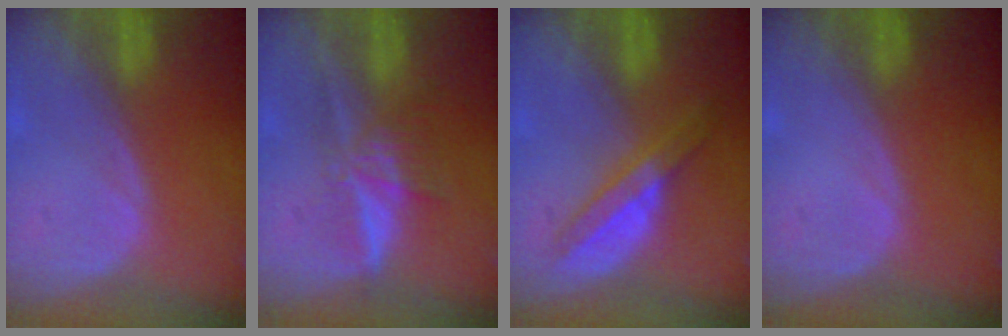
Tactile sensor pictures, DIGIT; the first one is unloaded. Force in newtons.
{"total": 5.5, "press": 5.2, "slide": 1.7}
{"total": 5.8, "press": 5.3, "slide": 2.2}
{"total": 0.0}